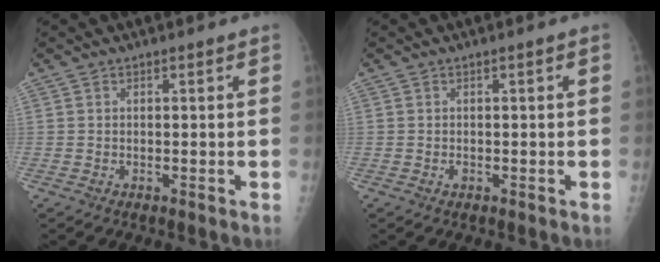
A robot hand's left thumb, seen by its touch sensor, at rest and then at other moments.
{"total": 0.7, "force": [-0.2, 0.3, 0.6], "torque": [-0.010, 0.007, -0.002]}